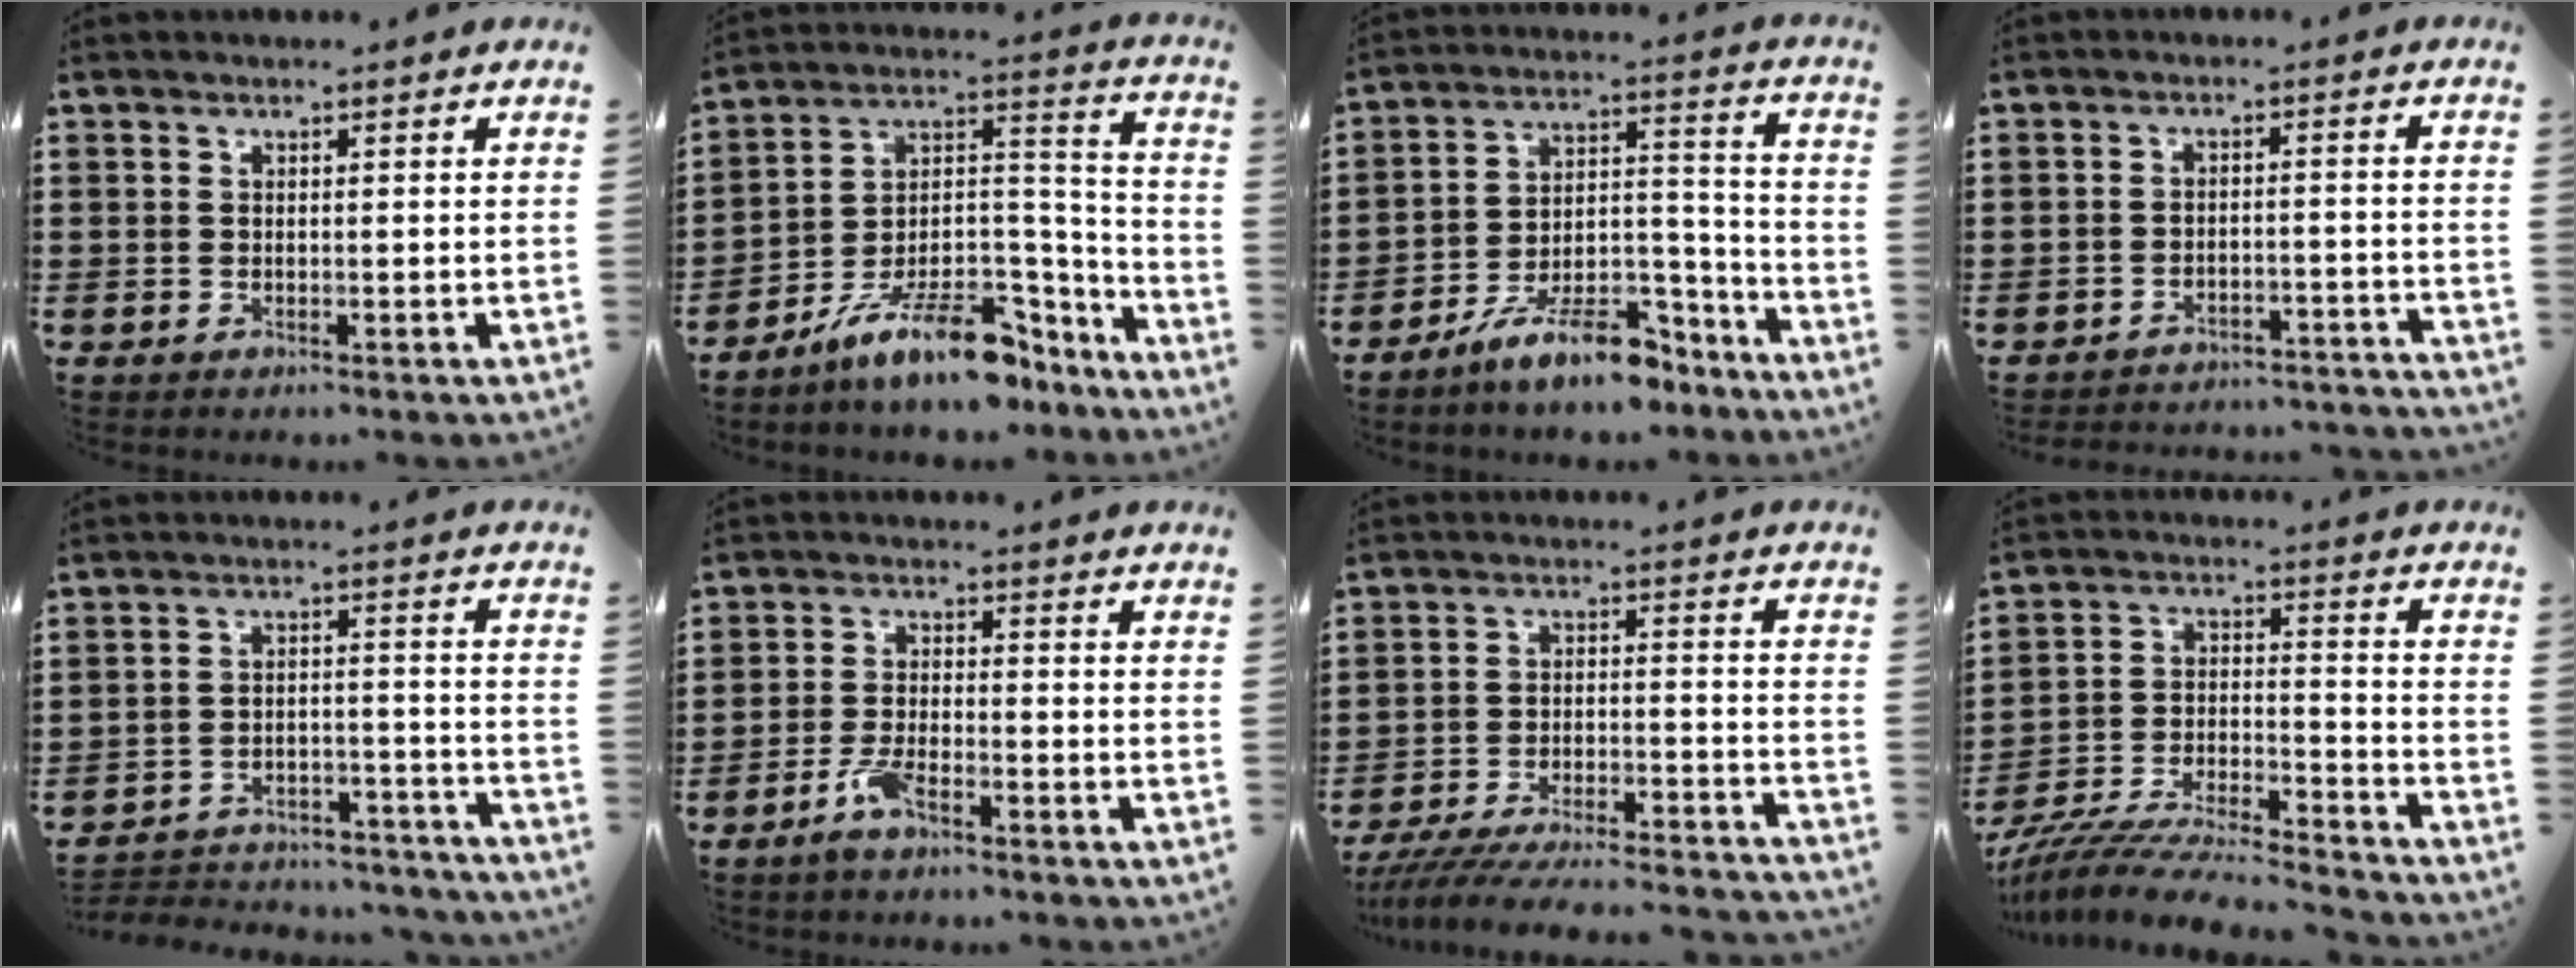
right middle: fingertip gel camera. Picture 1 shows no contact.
{"total": 11.7, "force": [-9.1, 2.7, 6.8], "torque": [-0.114, 0.025, -0.171]}
{"total": 11.2, "force": [-9.2, 2.4, 5.9], "torque": [-0.095, 0.034, -0.171]}
{"total": 3.2, "force": [-3.2, 0.0, 0.2], "torque": [-0.007, 0.002, -0.069]}
{"total": 4.2, "force": [-4.1, 0.7, 0.6], "torque": [-0.015, 0.007, -0.087]}
{"total": 4.0, "force": [-2.7, 1.0, 2.8], "torque": [-0.067, 0.000, -0.055]}
{"total": 6.8, "force": [-6.5, 0.2, 2.0], "torque": [-0.038, 0.000, -0.127]}
{"total": 8.9, "force": [-8.6, 0.1, 2.4], "torque": [-0.046, 0.003, -0.170]}